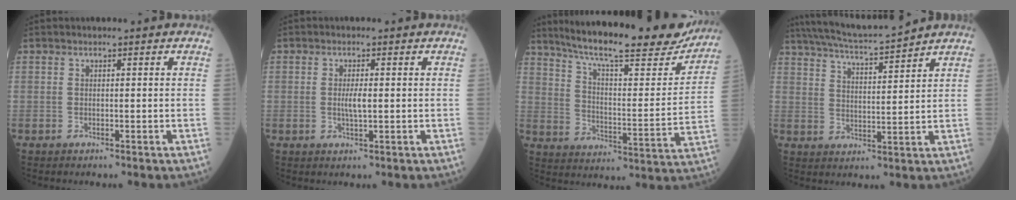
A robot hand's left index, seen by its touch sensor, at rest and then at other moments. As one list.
[{"total": 2.3, "force": [-0.2, 0.3, 2.2], "torque": [-0.044, -0.005, -0.003]}, {"total": 25.7, "force": [21.8, 4.0, 12.9], "torque": [-0.203, -0.023, 0.299]}, {"total": 11.7, "force": [10.8, -0.1, 4.5], "torque": [-0.085, 0.008, 0.178]}]